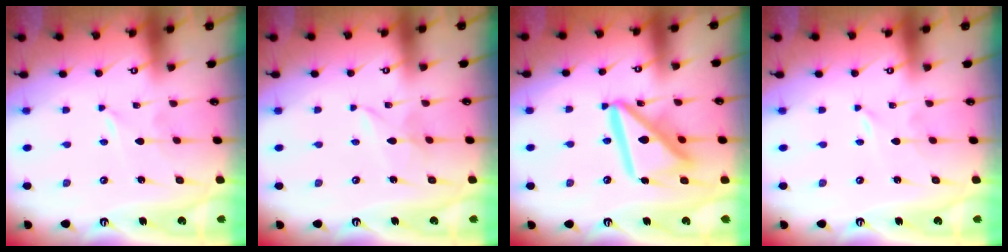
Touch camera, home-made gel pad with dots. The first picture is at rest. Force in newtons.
{"total": 2.6, "press": 2.6, "slide": 0.3}
{"total": 16.5, "press": 16.4, "slide": 1.8}
{"total": 0.0}